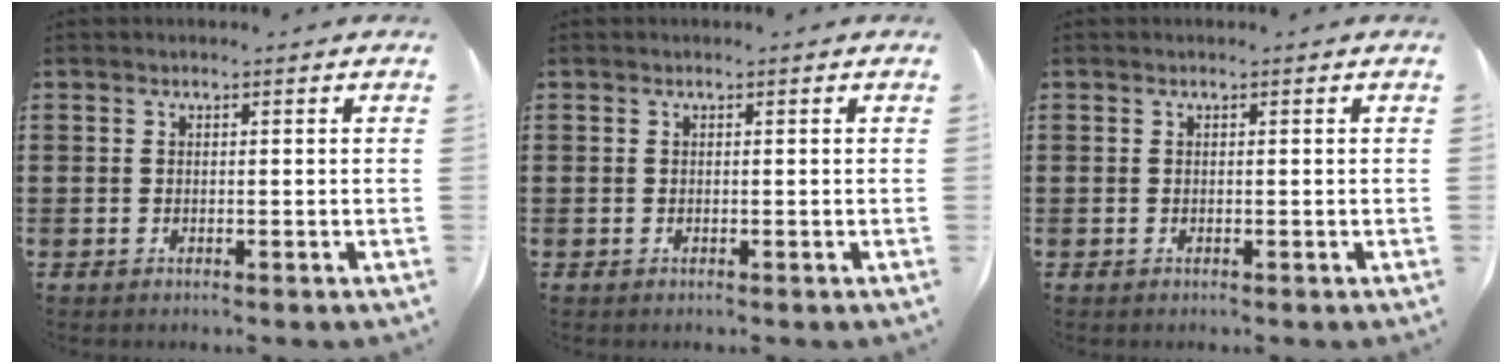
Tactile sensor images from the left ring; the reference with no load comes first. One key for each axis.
{"total": 0.0}
{"total": 0.0}